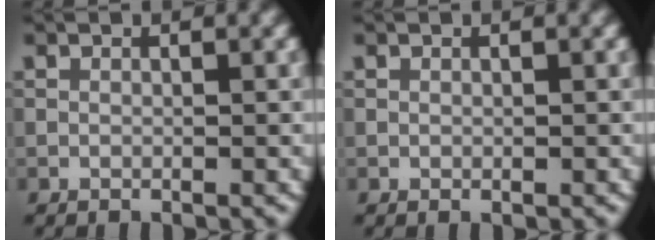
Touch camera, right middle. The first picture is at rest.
{"total": 0.0}